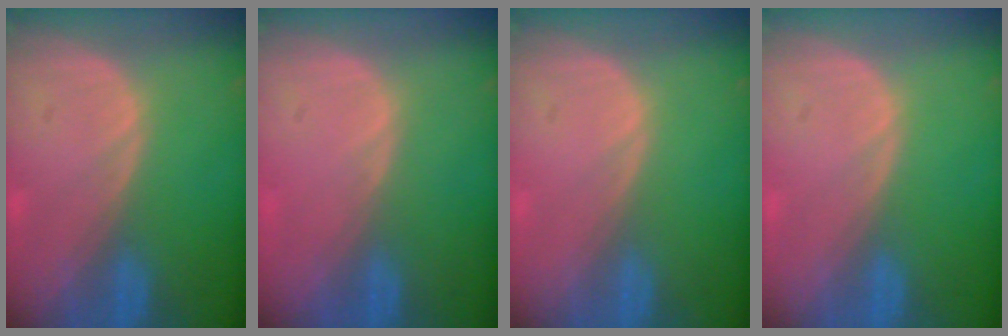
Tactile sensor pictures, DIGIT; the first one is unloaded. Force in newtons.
{"total": 0.5, "press": 0.0, "slide": 0.5}
{"total": 0.0}
{"total": 0.0}